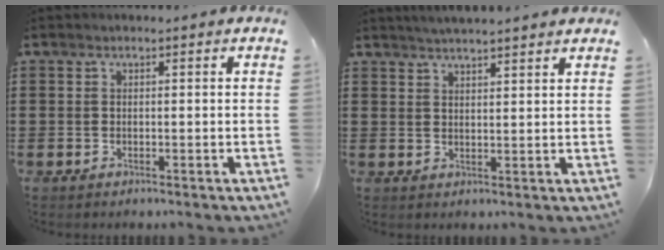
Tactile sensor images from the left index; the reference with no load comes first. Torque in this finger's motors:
{"motor_torque": [1.40, -0.74, 0.23, 0.07]}